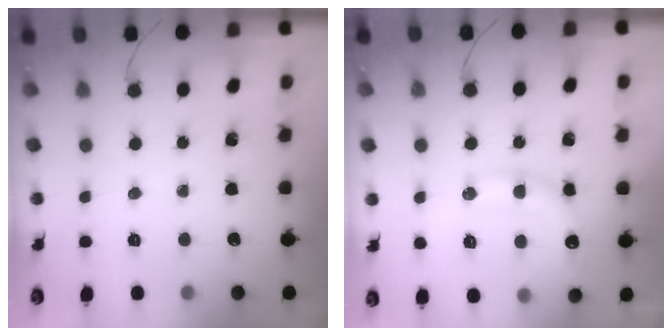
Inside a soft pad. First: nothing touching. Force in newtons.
{"total": 14.4, "press": 14.3, "slide": 1.9}